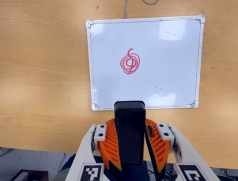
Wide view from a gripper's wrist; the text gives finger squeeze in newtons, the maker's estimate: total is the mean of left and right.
{"total": 11.7, "left": 9.3, "right": 14.2}